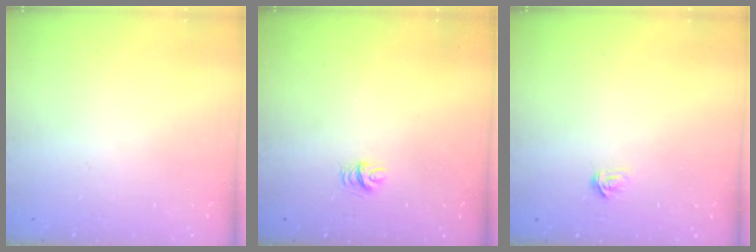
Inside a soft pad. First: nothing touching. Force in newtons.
{"total": 4.8, "press": 4.8, "slide": 0.4}
{"total": 2.1, "press": 2.1, "slide": 0.2}